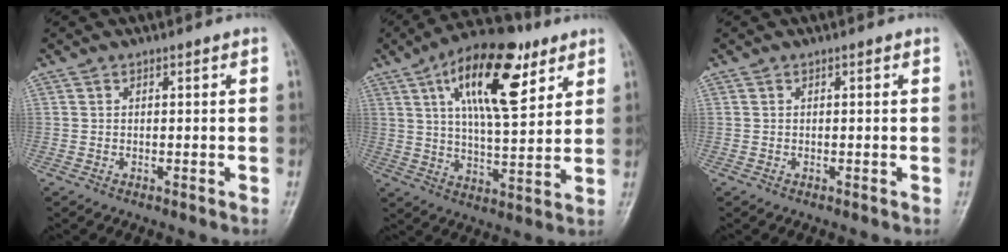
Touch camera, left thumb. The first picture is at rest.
{"total": 18.3, "force": [8.5, 7.4, 14.4], "torque": [-0.205, -0.024, 0.137]}
{"total": 0.0}